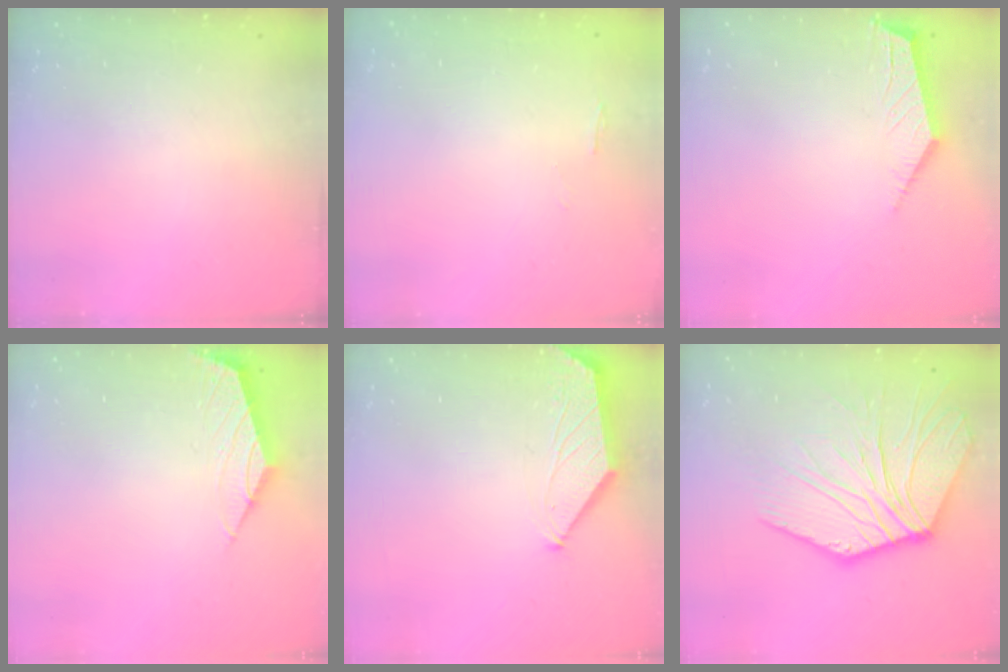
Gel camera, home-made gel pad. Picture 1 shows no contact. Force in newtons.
{"total": 0.7, "press": 0.6, "slide": 0.4}
{"total": 3.9, "press": 3.9, "slide": 0.6}
{"total": 2.3, "press": 2.2, "slide": 0.6}
{"total": 1.8, "press": 1.8, "slide": 0.2}
{"total": 13.2, "press": 13.0, "slide": 1.9}